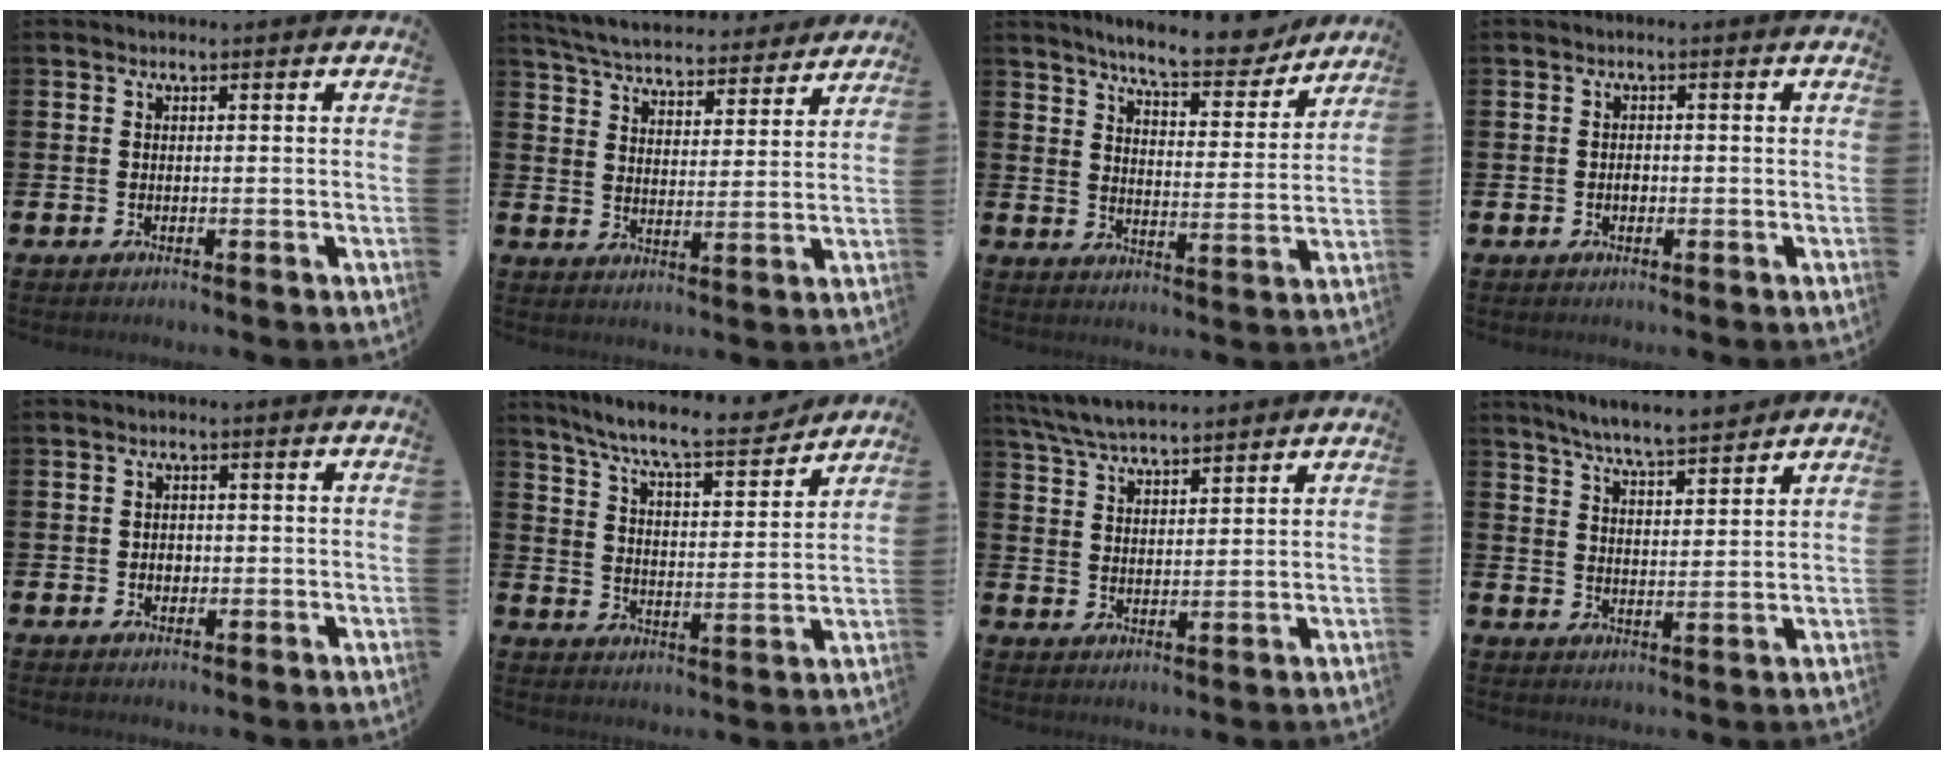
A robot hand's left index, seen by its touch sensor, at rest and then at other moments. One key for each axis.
{"total": 5.8, "fx": 5.7, "fy": 1.0, "fz": 1.0, "tx": -0.050, "ty": -0.038, "tz": 0.099}
{"total": 7.9, "fx": 7.5, "fy": 1.1, "fz": 2.5, "tx": -0.064, "ty": -0.045, "tz": 0.129}
{"total": 1.1, "fx": -0.3, "fy": 0.7, "fz": 0.7, "tx": -0.005, "ty": 0.000, "tz": -0.009}
{"total": 1.4, "fx": -0.3, "fy": 1.2, "fz": 0.7, "tx": -0.006, "ty": 0.004, "tz": -0.009}
{"total": 8.4, "fx": 7.7, "fy": 0.6, "fz": 3.3, "tx": -0.090, "ty": -0.054, "tz": 0.131}
{"total": 6.1, "fx": 5.9, "fy": 0.9, "fz": 1.5, "tx": -0.054, "ty": -0.021, "tz": 0.109}
{"total": 6.1, "fx": 5.9, "fy": -0.1, "fz": 1.4, "tx": -0.051, "ty": -0.031, "tz": 0.105}